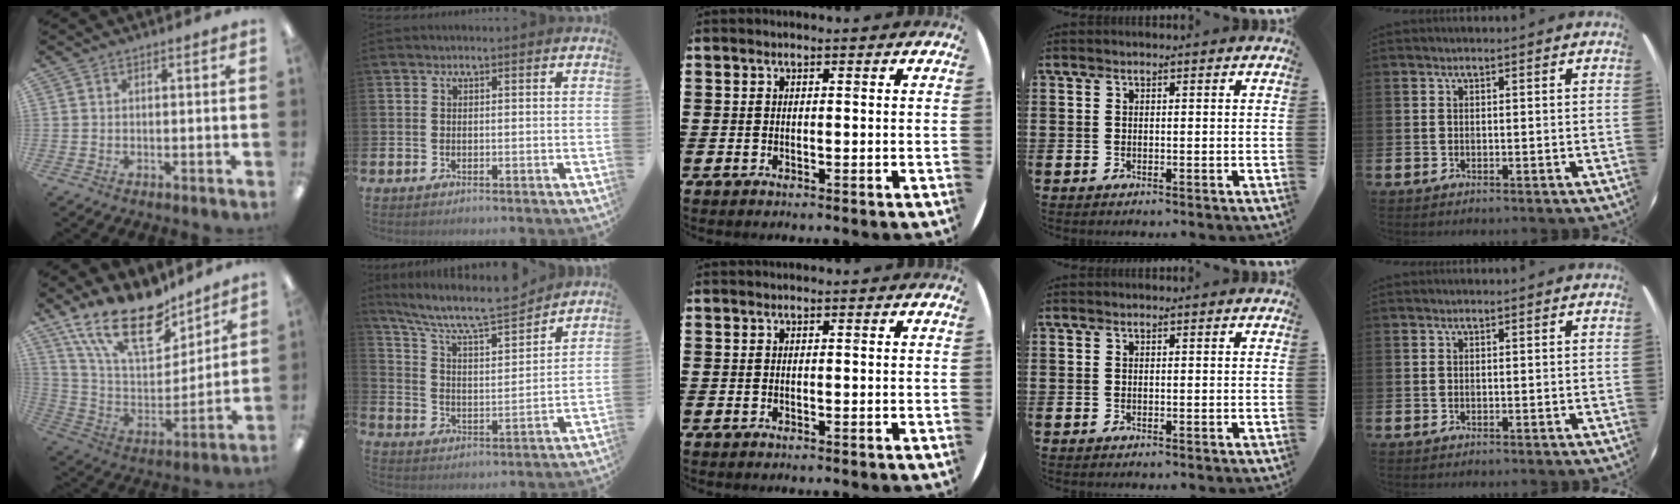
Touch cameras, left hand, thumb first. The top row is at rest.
{"thumb": {"total": 21.5, "force": [15.3, 9.0, 12.1], "torque": [-0.238, -0.090, 0.275]}, "index": {"total": 8.9, "force": [8.1, 1.5, 3.3], "torque": [-0.099, -0.060, 0.136]}}